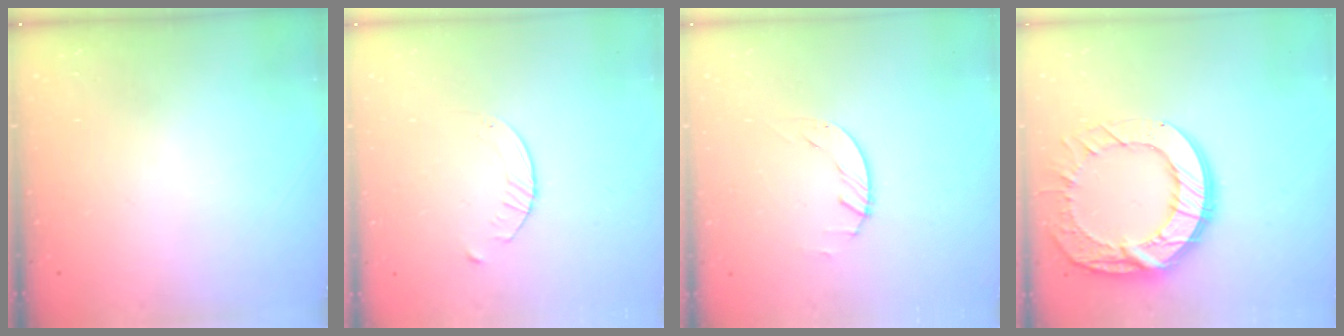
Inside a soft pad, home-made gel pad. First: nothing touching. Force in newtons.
{"total": 2.8, "press": 2.7, "slide": 0.3}
{"total": 1.5, "press": 1.4, "slide": 0.1}
{"total": 19.8, "press": 19.7, "slide": 1.7}